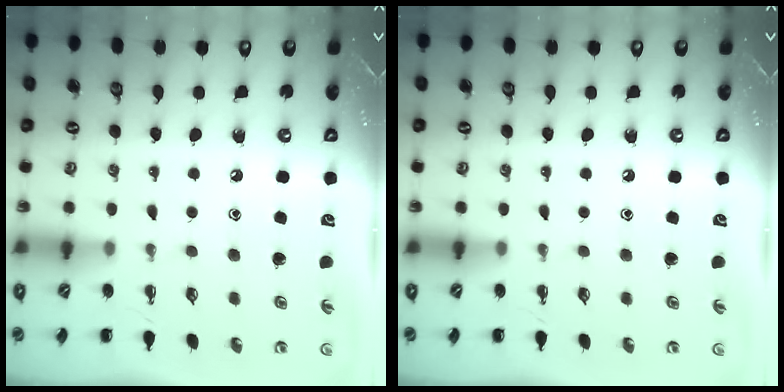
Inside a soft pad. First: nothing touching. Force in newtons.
{"total": 0.0}